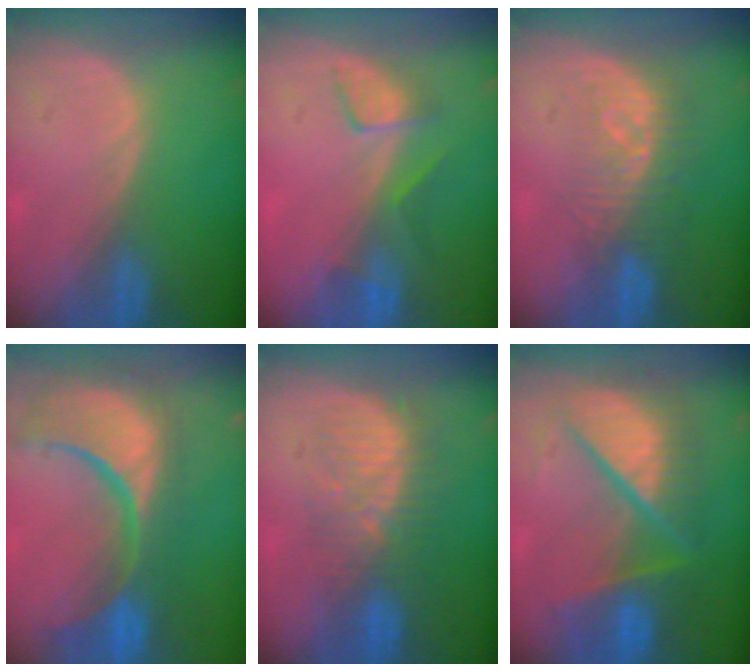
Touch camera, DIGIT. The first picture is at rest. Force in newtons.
{"total": 4.2, "press": 4.1, "slide": 1.3}
{"total": 8.3, "press": 7.3, "slide": 3.9}
{"total": 15.5, "press": 12.2, "slide": 9.6}
{"total": 8.5, "press": 8.2, "slide": 2.3}
{"total": 11.0, "press": 10.9, "slide": 1.4}